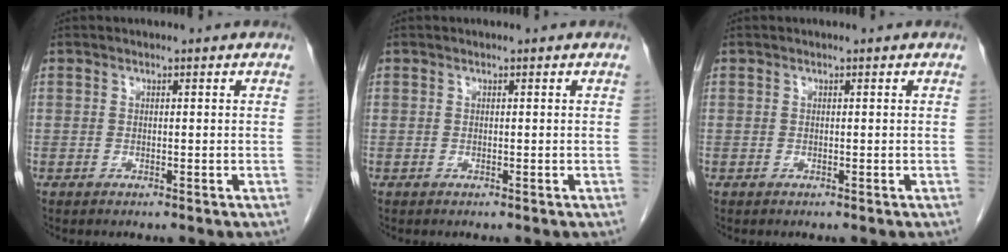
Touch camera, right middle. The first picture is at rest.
{"total": 0.0}
{"total": 0.0}